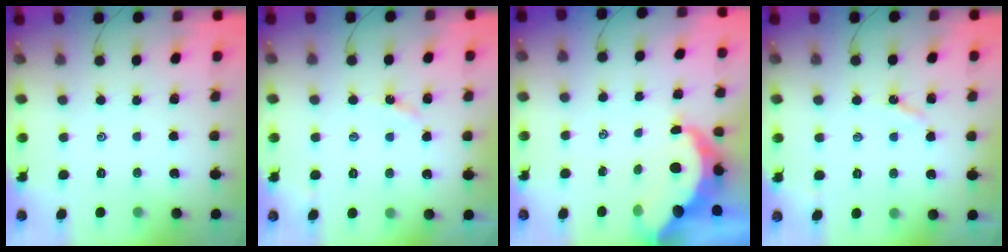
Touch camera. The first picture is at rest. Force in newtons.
{"total": 2.8, "press": 2.8, "slide": 0.5}
{"total": 8.9, "press": 8.9, "slide": 1.1}
{"total": 2.9, "press": 2.8, "slide": 0.4}